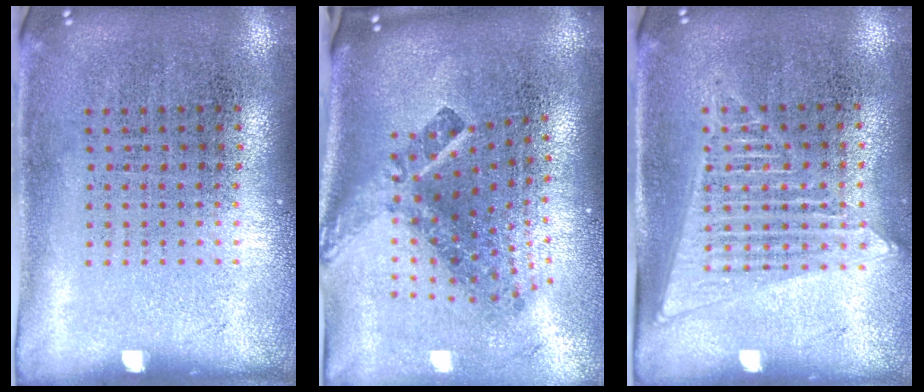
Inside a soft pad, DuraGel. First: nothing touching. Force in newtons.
{"total": 2.9, "press": 1.7, "slide": 2.3}
{"total": 1.6, "press": 1.5, "slide": 0.6}